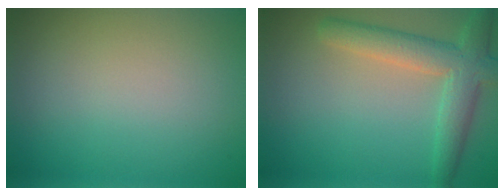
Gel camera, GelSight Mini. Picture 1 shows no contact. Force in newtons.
{"total": 4.8, "press": 4.8, "slide": 0.3}